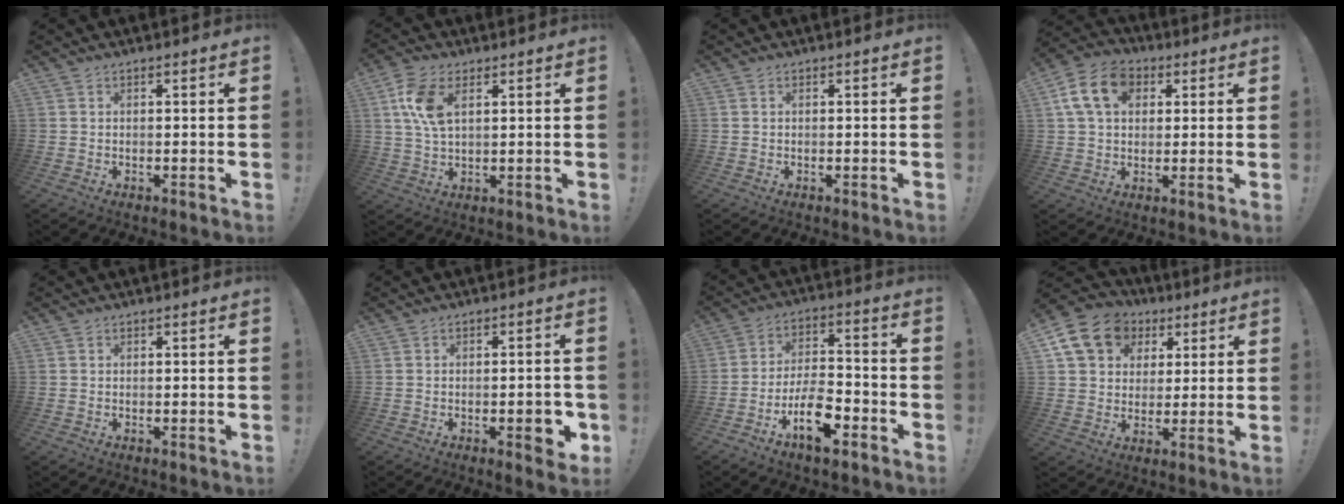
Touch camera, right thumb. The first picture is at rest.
{"total": 9.2, "force": [3.5, 4.8, 7.0], "torque": [-0.147, -0.004, 0.064]}
{"total": 0.0}
{"total": 14.0, "force": [4.5, 10.1, 8.5], "torque": [-0.151, 0.003, 0.090]}
{"total": 0.0}
{"total": 5.2, "force": [-1.9, 1.5, 4.6], "torque": [-0.058, 0.004, -0.027]}
{"total": 13.6, "force": [-7.3, 6.1, 9.7], "torque": [-0.164, 0.051, -0.119]}
{"total": 14.7, "force": [6.2, 11.8, 6.2], "torque": [-0.093, -0.023, 0.124]}